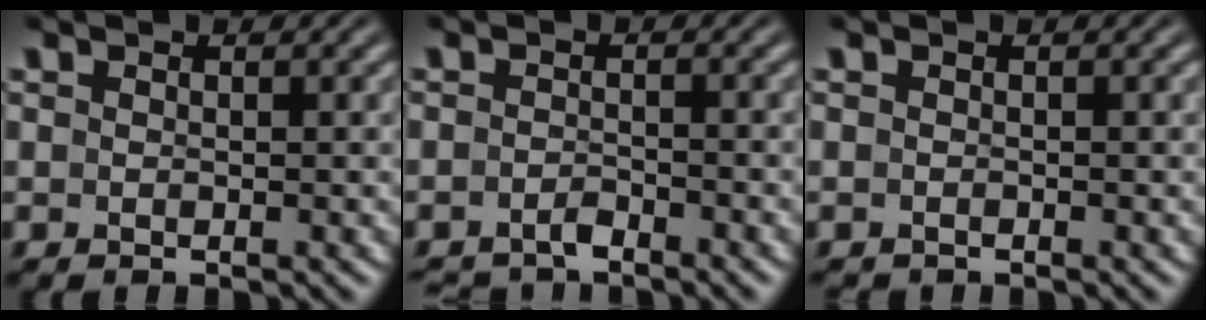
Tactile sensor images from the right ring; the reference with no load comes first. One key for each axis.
{"total": 2.3, "fx": -2.3, "fy": 0.3, "fz": 0.1, "tx": 0.001, "ty": -0.008, "tz": -0.037}
{"total": 0.7, "fx": -0.7, "fy": -0.2, "fz": -0.1, "tx": -0.005, "ty": -0.008, "tz": -0.007}